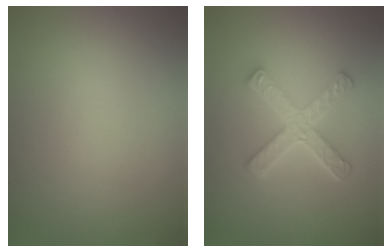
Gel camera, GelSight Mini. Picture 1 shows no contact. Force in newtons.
{"total": 4.9, "press": 3.5, "slide": 3.4}